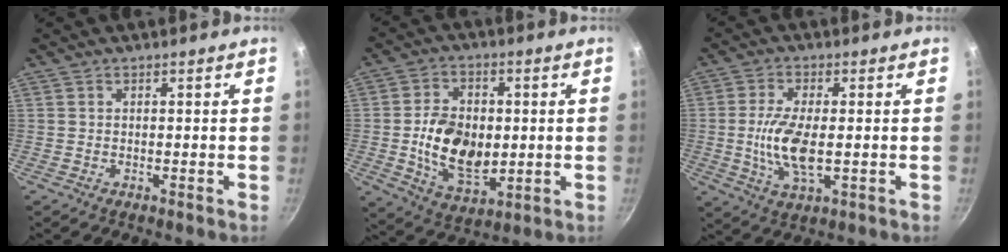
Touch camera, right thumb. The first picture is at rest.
{"total": 13.6, "force": [-0.5, 9.0, 10.2], "torque": [-0.158, -0.008, -0.004]}
{"total": 9.2, "force": [-0.6, 3.9, 8.3], "torque": [-0.170, -0.006, -0.015]}